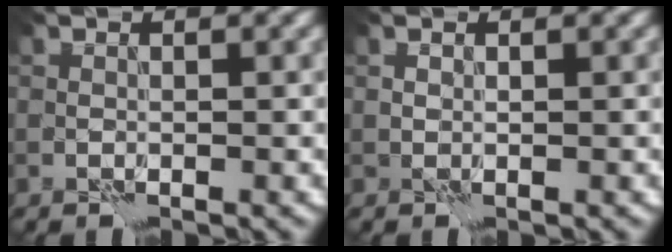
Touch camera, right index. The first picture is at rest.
{"total": 0.0}